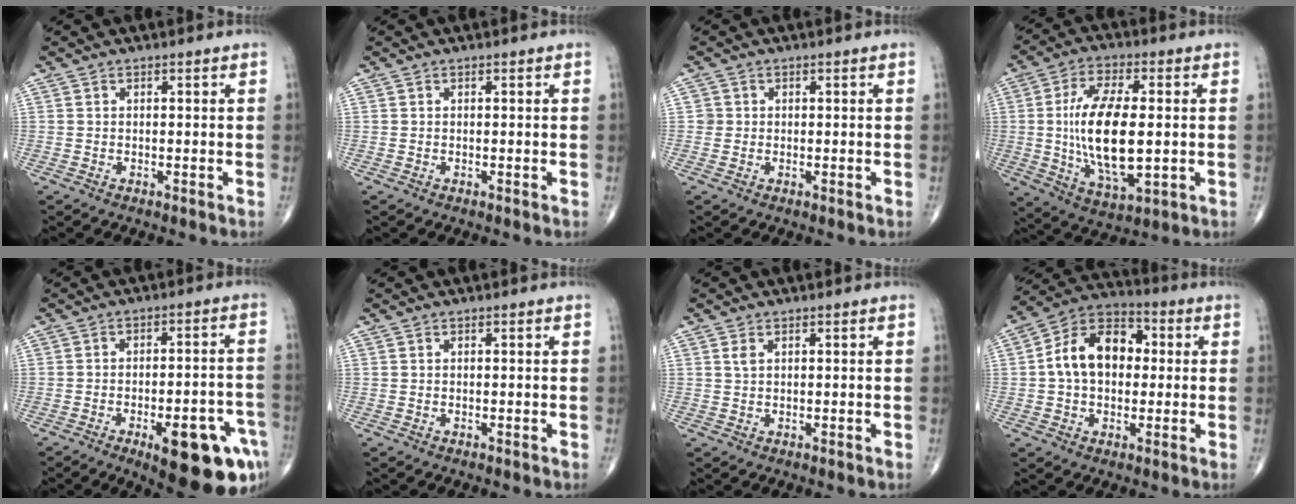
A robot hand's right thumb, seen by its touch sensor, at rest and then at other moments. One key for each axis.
{"total": 0.0}
{"total": 1.3, "fx": 0.1, "fy": 1.3, "fz": 0.0, "tx": 0.010, "ty": 0.004, "tz": -0.001}
{"total": 17.3, "fx": -0.2, "fy": 7.7, "fz": 15.5, "tx": -0.286, "ty": -0.008, "tz": 0.003}
{"total": 17.4, "fx": -8.2, "fy": 5.9, "fz": 14.2, "tx": -0.126, "ty": 0.037, "tz": -0.096}
{"total": 0.0}
{"total": 1.3, "fx": 0.6, "fy": 0.7, "fz": 0.9, "tx": -0.019, "ty": 0.004, "tz": 0.014}
{"total": 13.9, "fx": 1.1, "fy": 9.6, "fz": 10.0, "tx": -0.144, "ty": 0.030, "tz": 0.007}